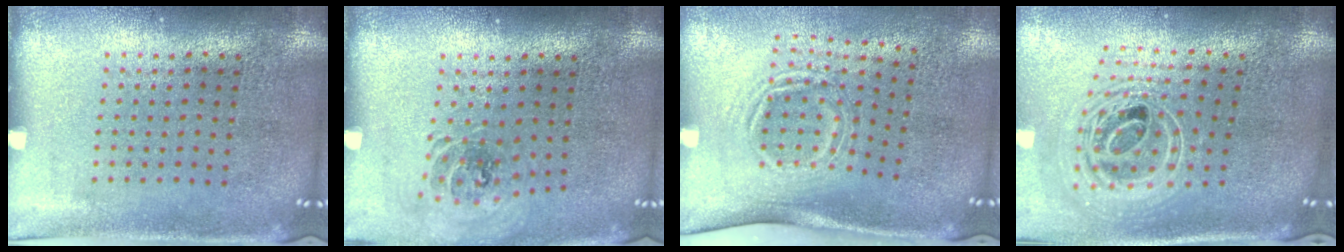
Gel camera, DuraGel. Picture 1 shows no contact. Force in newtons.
{"total": 0.8, "press": 0.8, "slide": 0.1}
{"total": 1.7, "press": 1.2, "slide": 1.2}
{"total": 2.5, "press": 1.8, "slide": 1.8}